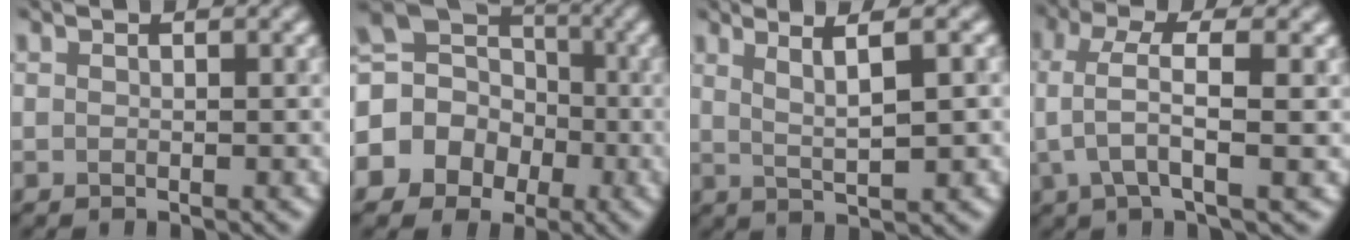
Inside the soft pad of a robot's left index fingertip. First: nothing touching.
{"total": 10.8, "force": [-2.5, 10.0, 3.5], "torque": [-0.094, 0.014, -0.067]}
{"total": 3.8, "force": [1.3, 0.6, 3.5], "torque": [-0.056, 0.003, 0.030]}
{"total": 3.8, "force": [0.3, 0.9, 3.7], "torque": [-0.079, 0.009, 0.009]}